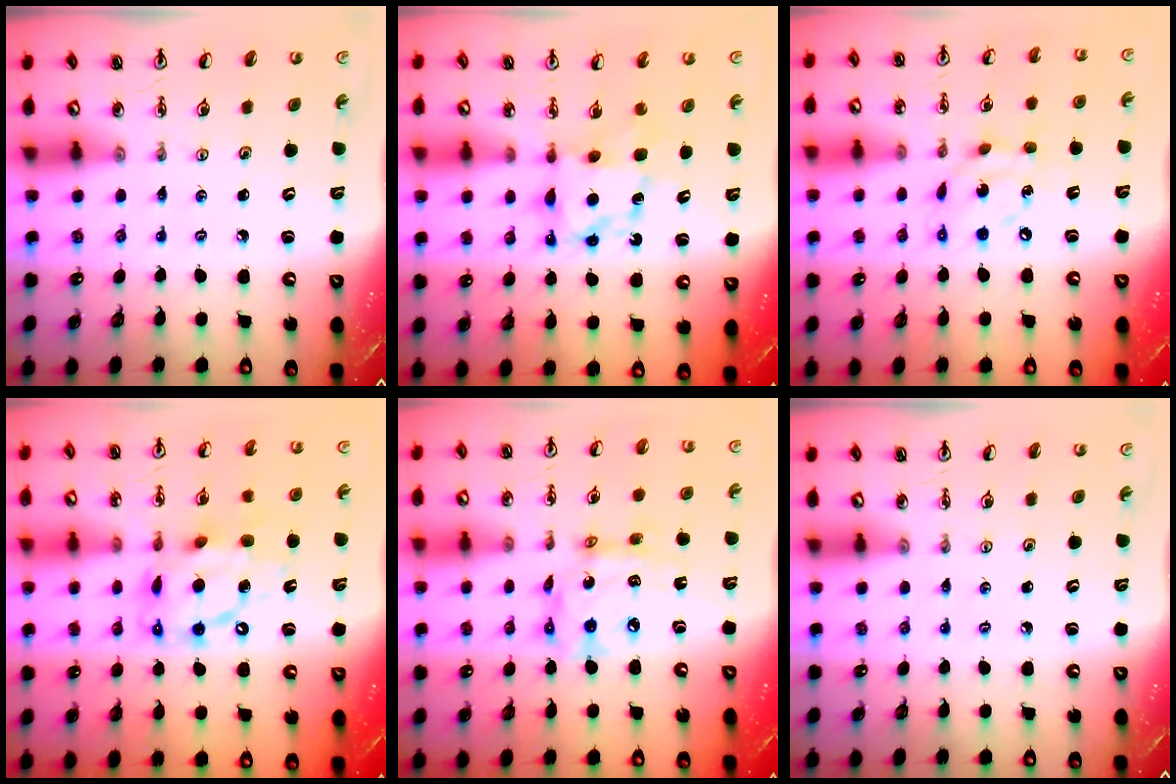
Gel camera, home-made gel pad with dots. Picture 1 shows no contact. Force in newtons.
{"total": 6.9, "press": 6.9, "slide": 0.4}
{"total": 11.8, "press": 11.8, "slide": 0.9}
{"total": 15.2, "press": 15.1, "slide": 1.4}
{"total": 12.3, "press": 12.3, "slide": 1.4}
{"total": 0.0}